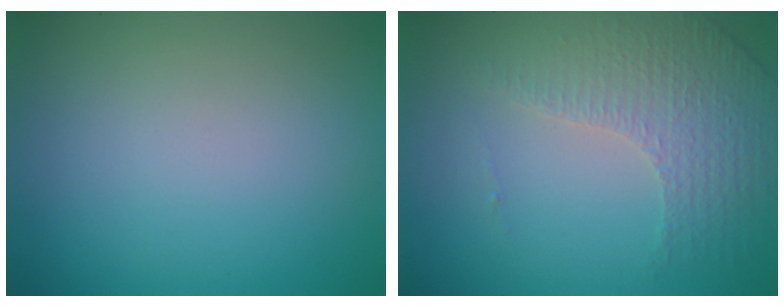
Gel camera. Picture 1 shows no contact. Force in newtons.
{"total": 4.3, "press": 3.0, "slide": 3.1}